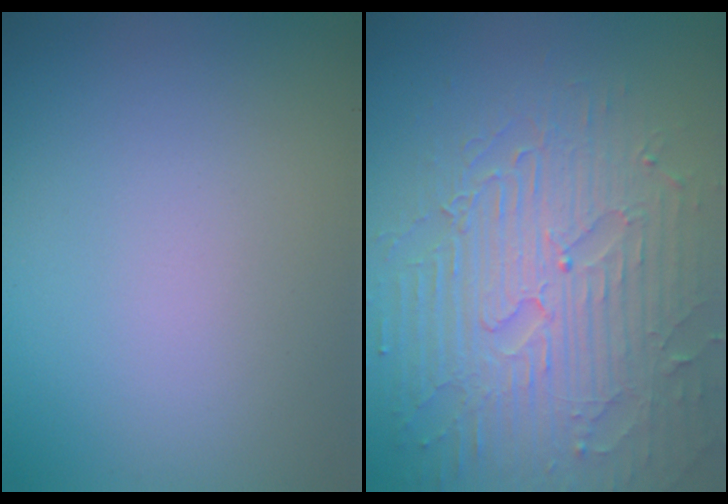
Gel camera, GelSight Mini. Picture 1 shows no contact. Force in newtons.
{"total": 7.3, "press": 5.8, "slide": 4.4}